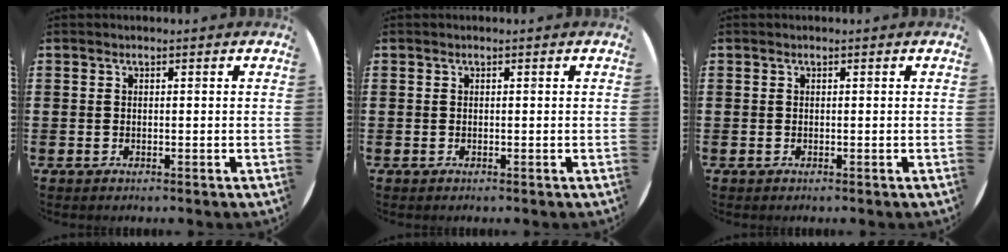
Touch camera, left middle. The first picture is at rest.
{"total": 0.0}
{"total": 0.0}